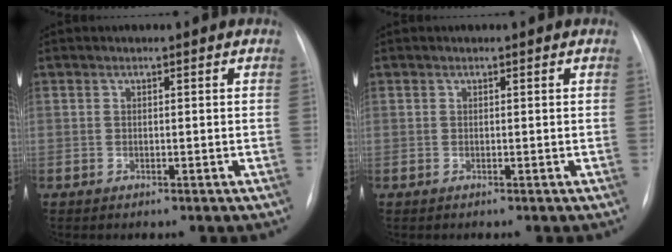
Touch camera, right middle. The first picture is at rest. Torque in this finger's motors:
{"motor_torque": [0.12, -0.06, -0.18, -0.21]}